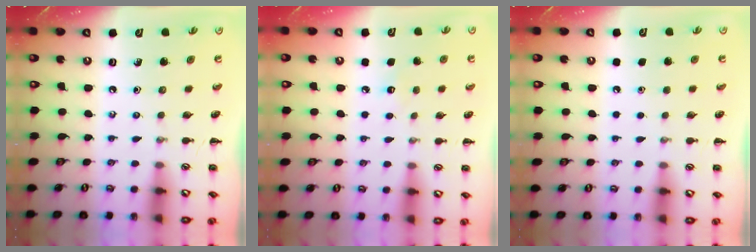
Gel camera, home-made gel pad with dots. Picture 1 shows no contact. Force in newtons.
{"total": 5.2, "press": 5.0, "slide": 1.3}
{"total": 1.7, "press": 1.7, "slide": 0.1}